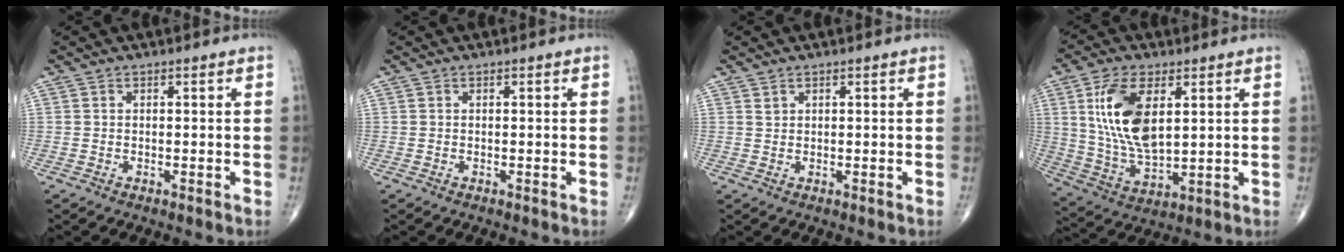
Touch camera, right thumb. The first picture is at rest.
{"total": 0.0}
{"total": 0.7, "force": [0.6, 0.4, 0.2], "torque": [0.002, -0.004, 0.009]}
{"total": 14.7, "force": [4.2, 7.2, 12.2], "torque": [-0.233, -0.020, 0.088]}